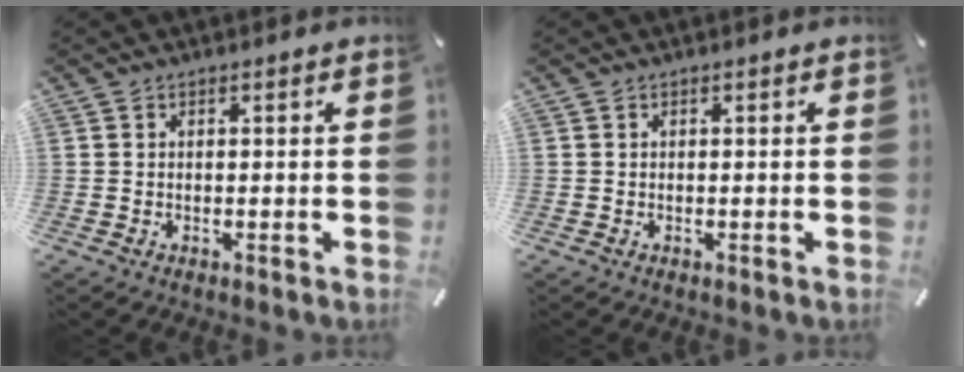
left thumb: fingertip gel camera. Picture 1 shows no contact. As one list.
[{"total": 0.0}]